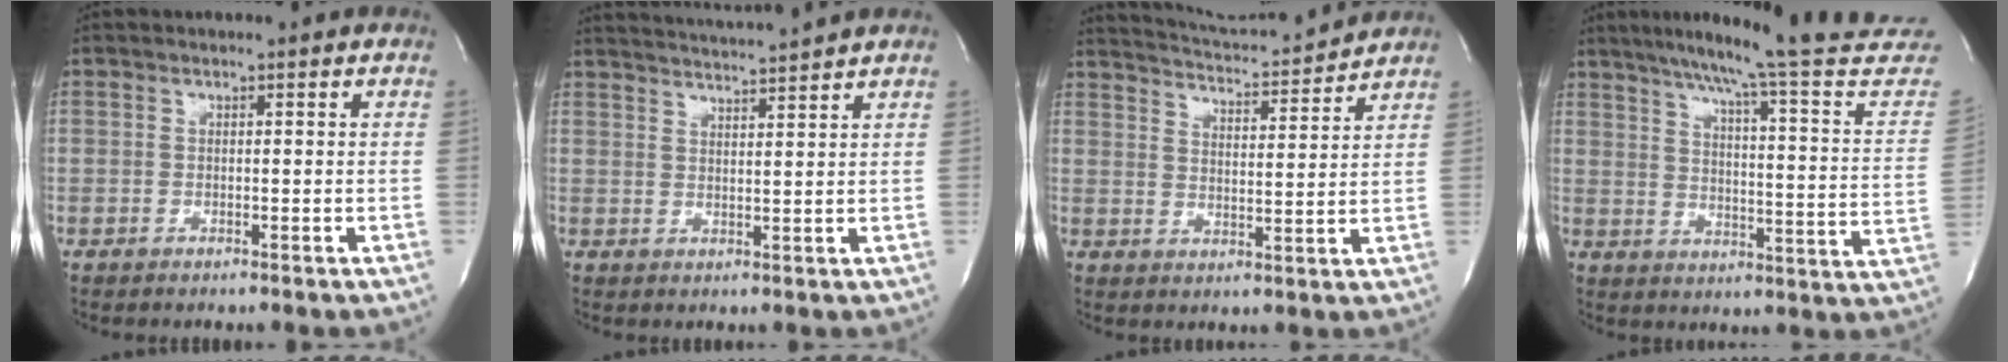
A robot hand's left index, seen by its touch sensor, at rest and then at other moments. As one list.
[{"total": 8.1, "force": [7.6, -1.5, 2.2], "torque": [-0.046, 0.005, 0.115]}, {"total": 12.0, "force": [11.7, -0.1, 2.8], "torque": [-0.056, -0.005, 0.170]}, {"total": 25.5, "force": [23.1, -1.0, 10.7], "torque": [-0.161, -0.094, 0.284]}]